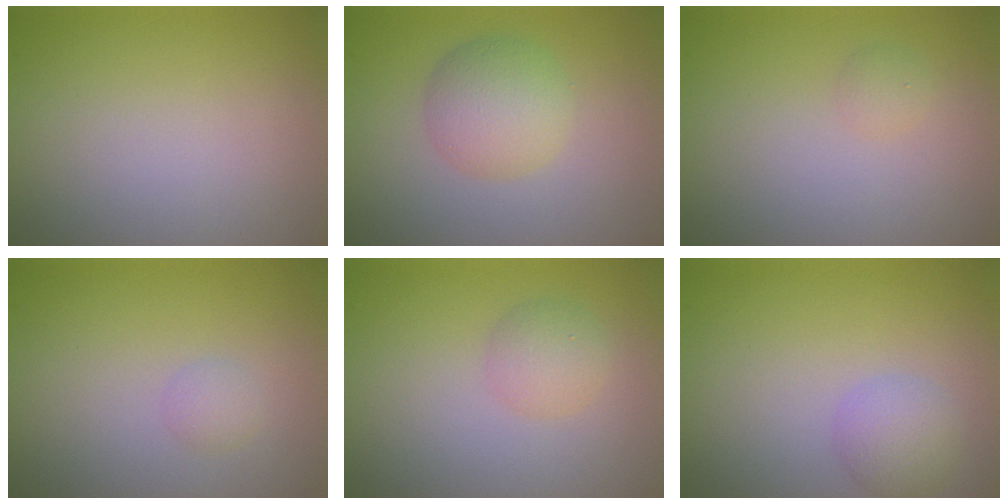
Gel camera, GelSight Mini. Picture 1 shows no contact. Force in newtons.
{"total": 3.9, "press": 3.9, "slide": 0.0}
{"total": 0.8, "press": 0.8, "slide": 0.0}
{"total": 1.0, "press": 1.0, "slide": 0.0}
{"total": 2.0, "press": 2.0, "slide": 0.1}
{"total": 2.6, "press": 2.6, "slide": 0.1}